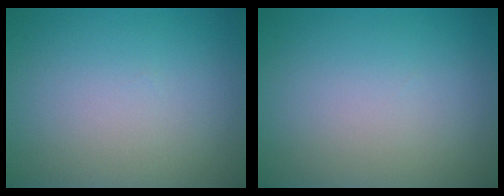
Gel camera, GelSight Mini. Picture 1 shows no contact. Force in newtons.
{"total": 0.0}